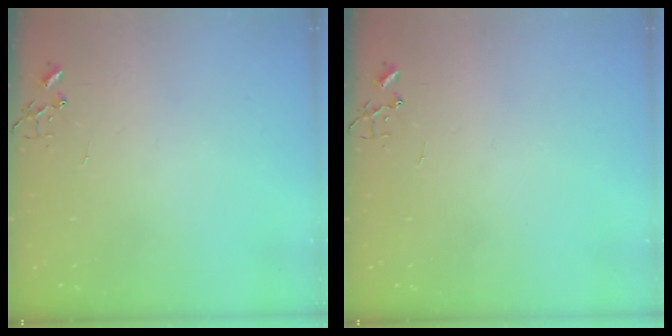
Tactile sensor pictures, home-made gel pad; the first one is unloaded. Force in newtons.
{"total": 0.0}